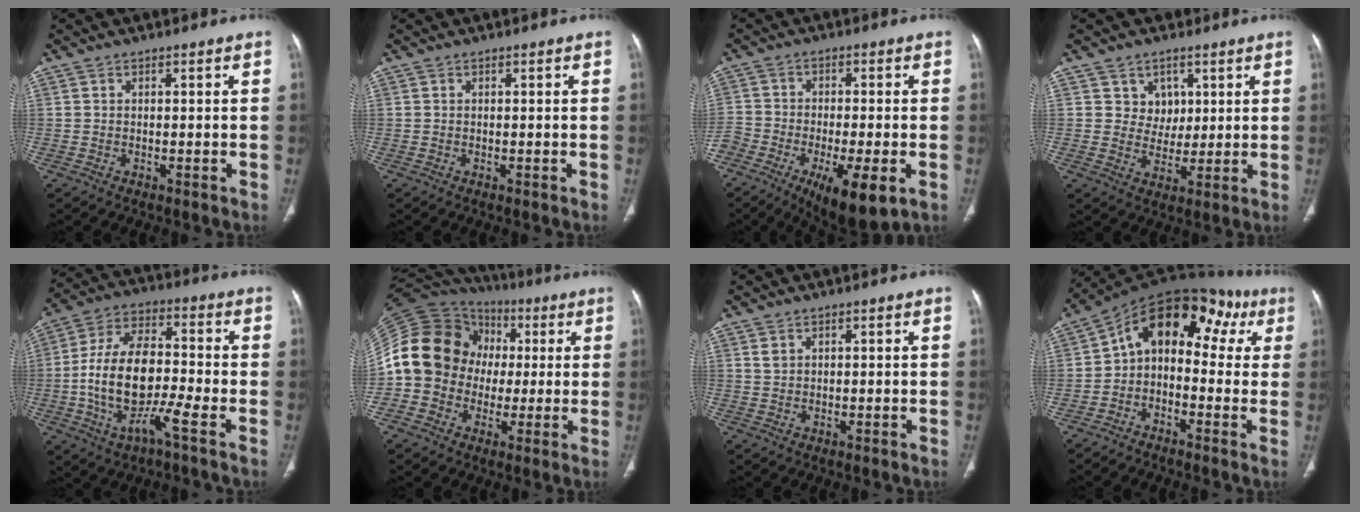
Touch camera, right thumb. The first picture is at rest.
{"total": 0.0}
{"total": 16.6, "force": [-8.2, 6.2, 13.0], "torque": [-0.245, -0.001, -0.133]}
{"total": 5.8, "force": [2.7, 5.1, 0.8], "torque": [0.020, -0.010, 0.045]}
{"total": 14.8, "force": [-4.0, 5.8, 13.0], "torque": [-0.252, 0.035, -0.079]}
{"total": 18.5, "force": [-0.1, 16.4, 8.6], "torque": [-0.148, 0.048, -0.005]}
{"total": 1.2, "force": [0.7, 0.8, 0.5], "torque": [-0.006, 0.001, 0.016]}
{"total": 15.5, "force": [3.0, 9.9, 11.6], "torque": [-0.110, 0.061, 0.029]}